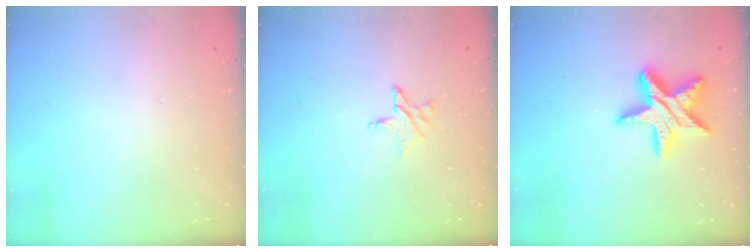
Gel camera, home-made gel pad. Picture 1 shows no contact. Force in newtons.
{"total": 5.6, "press": 5.5, "slide": 0.5}
{"total": 15.3, "press": 15.3, "slide": 0.6}